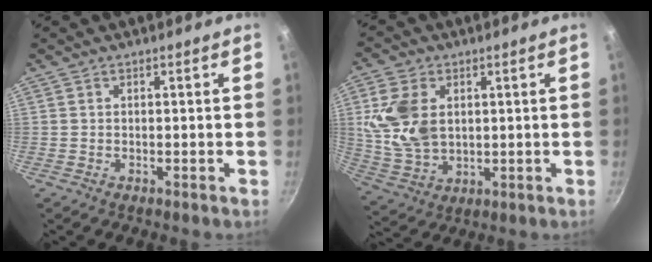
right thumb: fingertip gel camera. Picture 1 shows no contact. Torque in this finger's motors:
{"motor_torque": [0.59, 2.77, 1.21, 0.48, 0.38]}